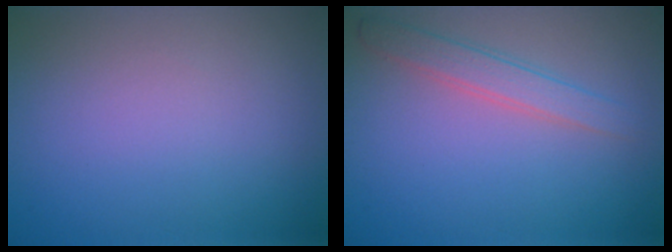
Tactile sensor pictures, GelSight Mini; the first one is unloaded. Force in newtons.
{"total": 2.3, "press": 2.3, "slide": 0.1}